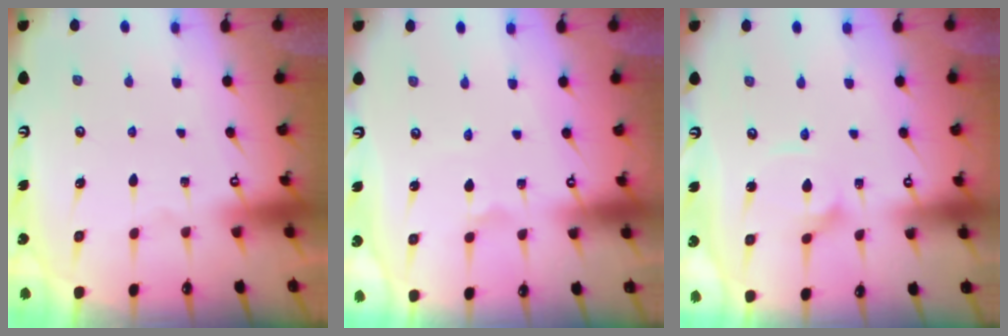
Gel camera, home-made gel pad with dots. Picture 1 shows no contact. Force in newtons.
{"total": 0.7, "press": 0.5, "slide": 0.4}
{"total": 2.7, "press": 2.7, "slide": 0.3}